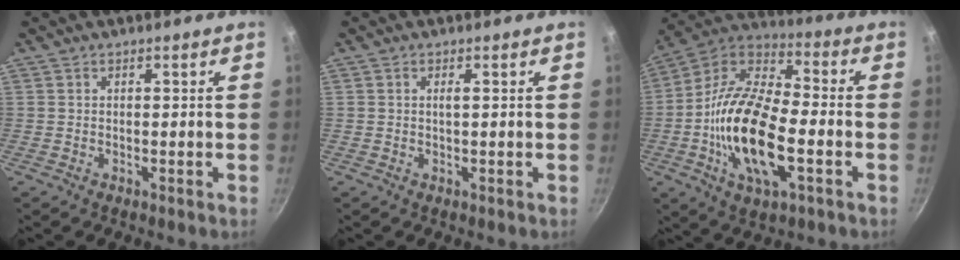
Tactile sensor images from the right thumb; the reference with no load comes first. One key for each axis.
{"total": 0.8, "fx": 0.2, "fy": 0.1, "fz": 0.8, "tx": -0.017, "ty": 0.001, "tz": 0.003}
{"total": 21.1, "fx": -4.6, "fy": 9.4, "fz": 18.3, "tx": -0.345, "ty": 0.028, "tz": -0.104}